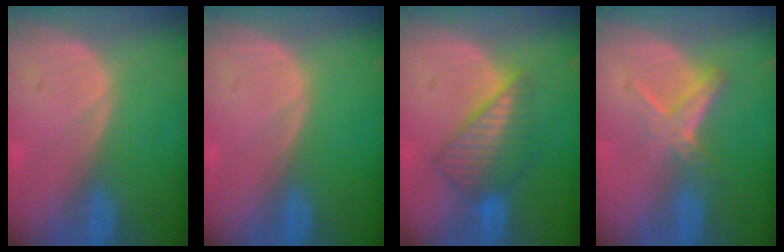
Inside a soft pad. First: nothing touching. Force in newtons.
{"total": 0.0}
{"total": 6.6, "press": 6.5, "slide": 1.2}
{"total": 4.9, "press": 4.8, "slide": 0.8}